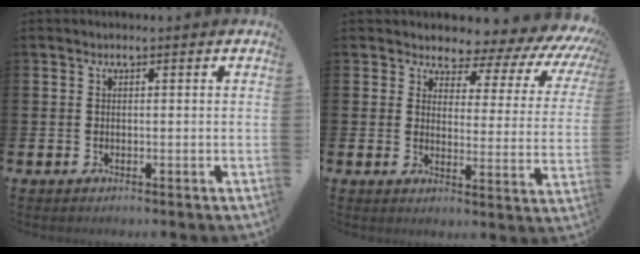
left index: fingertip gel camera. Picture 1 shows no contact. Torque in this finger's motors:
{"motor_torque": [1.17, -0.97, 0.61, 0.05]}